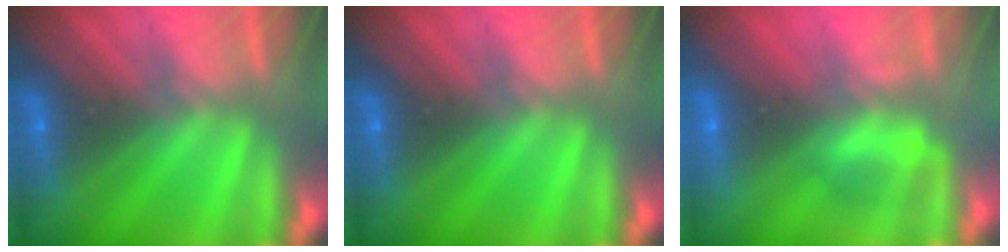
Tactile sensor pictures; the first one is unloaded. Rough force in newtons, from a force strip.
{"total": 0.0}
{"total": 2.2}